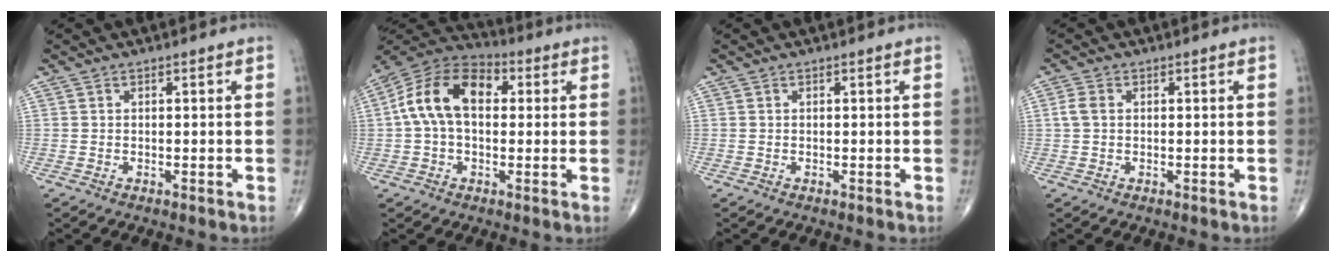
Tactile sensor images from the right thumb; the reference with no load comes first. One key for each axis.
{"total": 14.2, "fx": 2.0, "fy": 8.8, "fz": 10.9, "tx": -0.197, "ty": 0.036, "tz": 0.024}
{"total": 0.0}
{"total": 2.4, "fx": 0.3, "fy": 1.6, "fz": 1.7, "tx": -0.042, "ty": 0.006, "tz": 0.004}